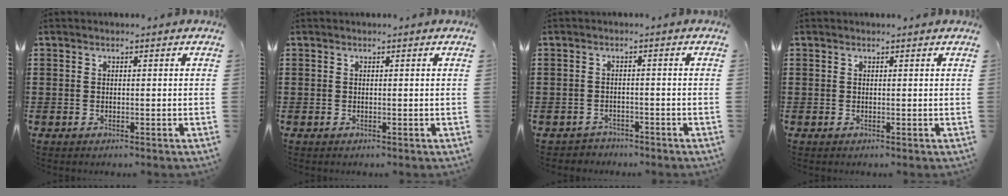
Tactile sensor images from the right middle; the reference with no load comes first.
{"total": 0.0}
{"total": 1.7, "force": [-1.6, 0.5, -0.2], "torque": [-0.004, 0.002, -0.038]}
{"total": 0.0}